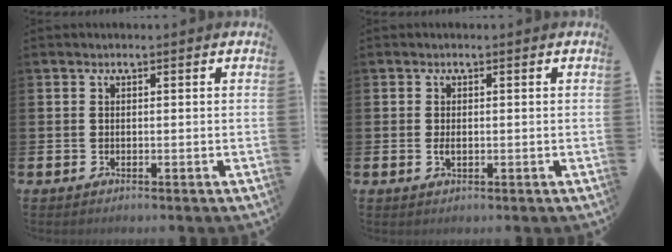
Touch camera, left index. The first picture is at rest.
{"total": 1.3, "force": [-0.1, 0.6, 1.1], "torque": [-0.025, 0.004, -0.002]}